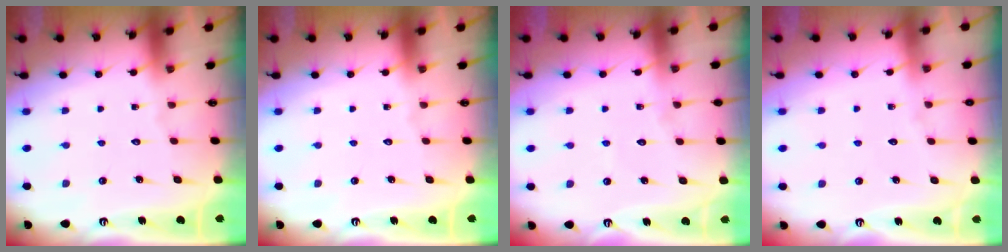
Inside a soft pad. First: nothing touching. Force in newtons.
{"total": 0.0}
{"total": 3.1, "press": 3.0, "slide": 0.3}
{"total": 2.8, "press": 2.7, "slide": 0.4}